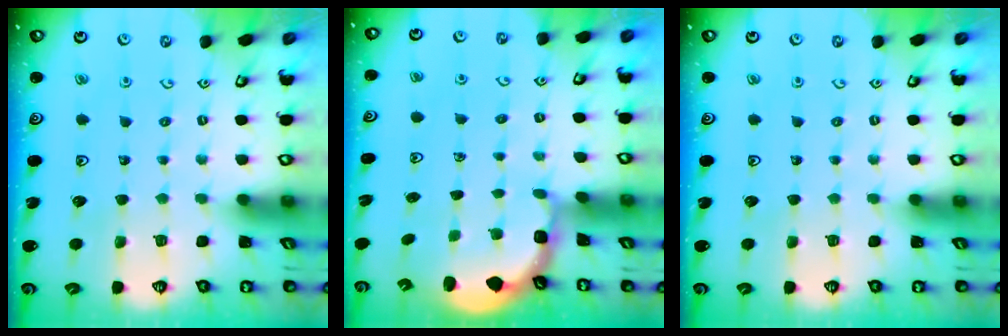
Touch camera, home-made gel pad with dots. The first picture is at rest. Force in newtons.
{"total": 2.6, "press": 1.9, "slide": 1.7}
{"total": 0.0}